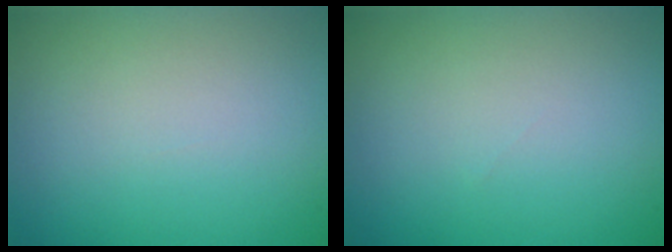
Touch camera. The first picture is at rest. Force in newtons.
{"total": 0.0}